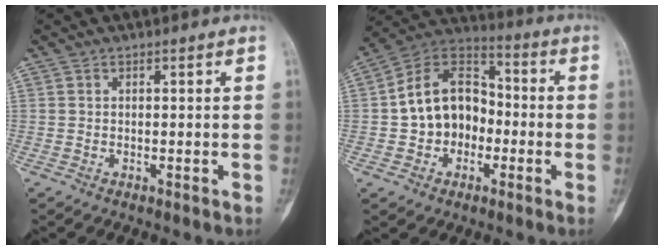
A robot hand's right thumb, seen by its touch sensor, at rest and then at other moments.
{"total": 14.4, "force": [-1.6, 11.1, 9.1], "torque": [-0.121, 0.044, -0.039]}